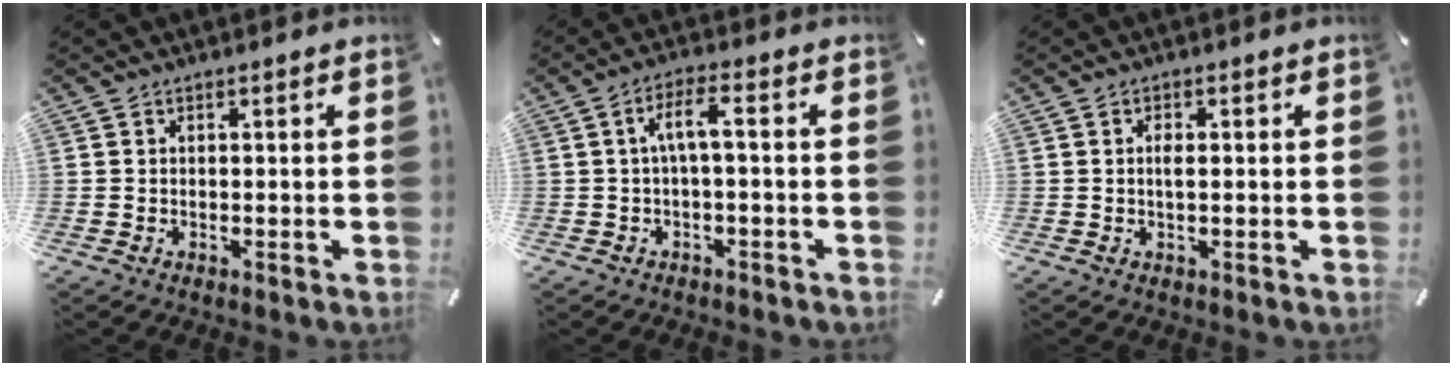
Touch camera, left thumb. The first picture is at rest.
{"total": 5.8, "force": [-0.2, 1.6, 5.6], "torque": [-0.112, 0.010, -0.008]}
{"total": 2.0, "force": [0.1, 0.7, 1.9], "torque": [-0.037, 0.001, 0.000]}